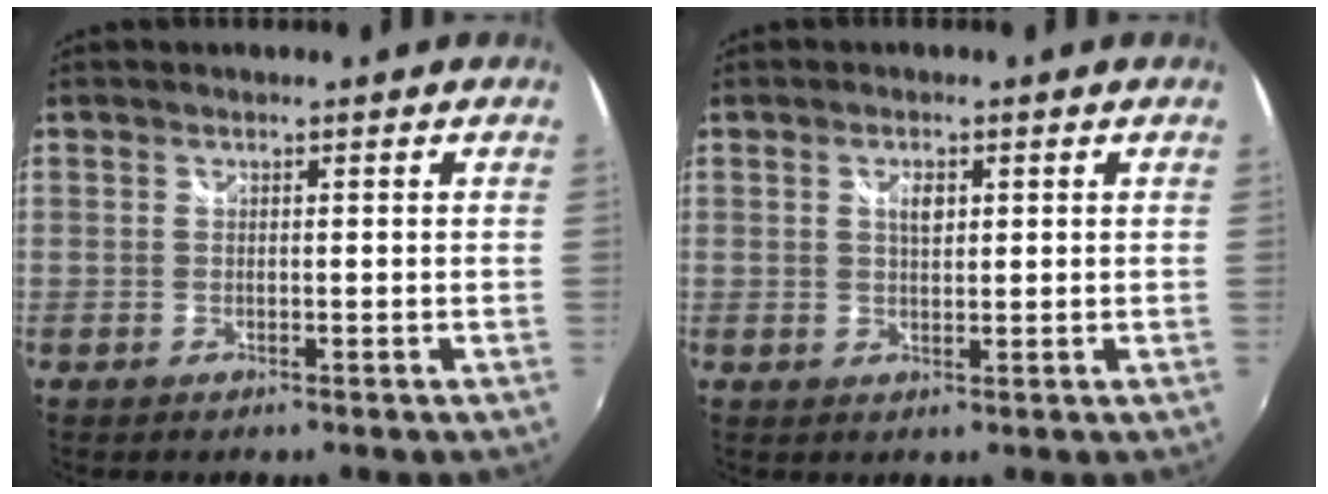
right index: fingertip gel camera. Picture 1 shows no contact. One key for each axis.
{"total": 2.5, "fx": 0.9, "fy": 1.1, "fz": 2.0, "tx": -0.034, "ty": 0.004, "tz": 0.015}